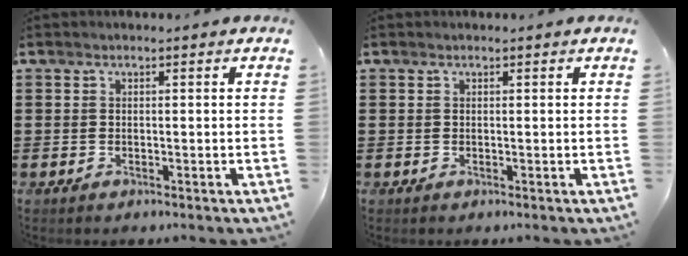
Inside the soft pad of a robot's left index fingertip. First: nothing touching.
{"total": 0.0}